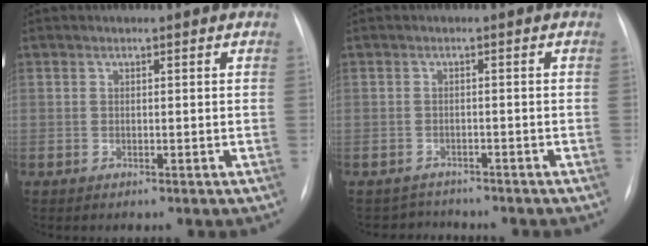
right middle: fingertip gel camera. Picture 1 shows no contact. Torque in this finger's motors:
{"motor_torque": [-0.29, -0.19, -0.06, 0.00]}